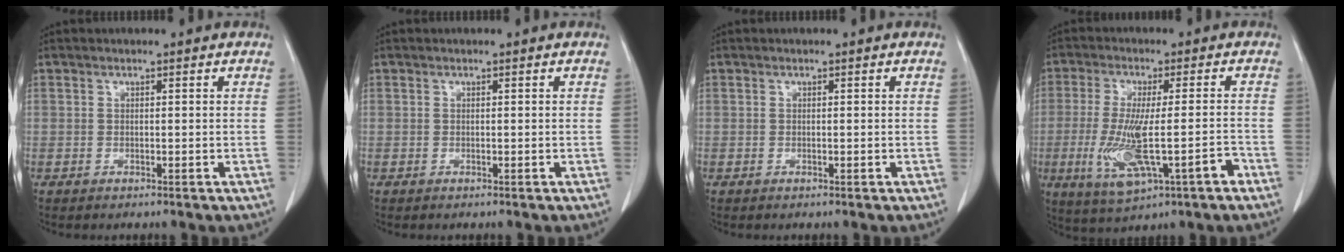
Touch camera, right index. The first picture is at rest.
{"total": 0.0}
{"total": 0.0}
{"total": 11.1, "force": [-3.9, 2.0, 10.2], "torque": [-0.194, -0.010, -0.057]}